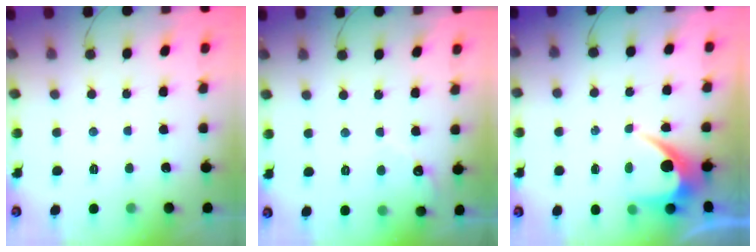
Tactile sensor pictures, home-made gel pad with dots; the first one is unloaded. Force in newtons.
{"total": 2.7, "press": 2.7, "slide": 0.2}
{"total": 5.8, "press": 5.7, "slide": 0.5}